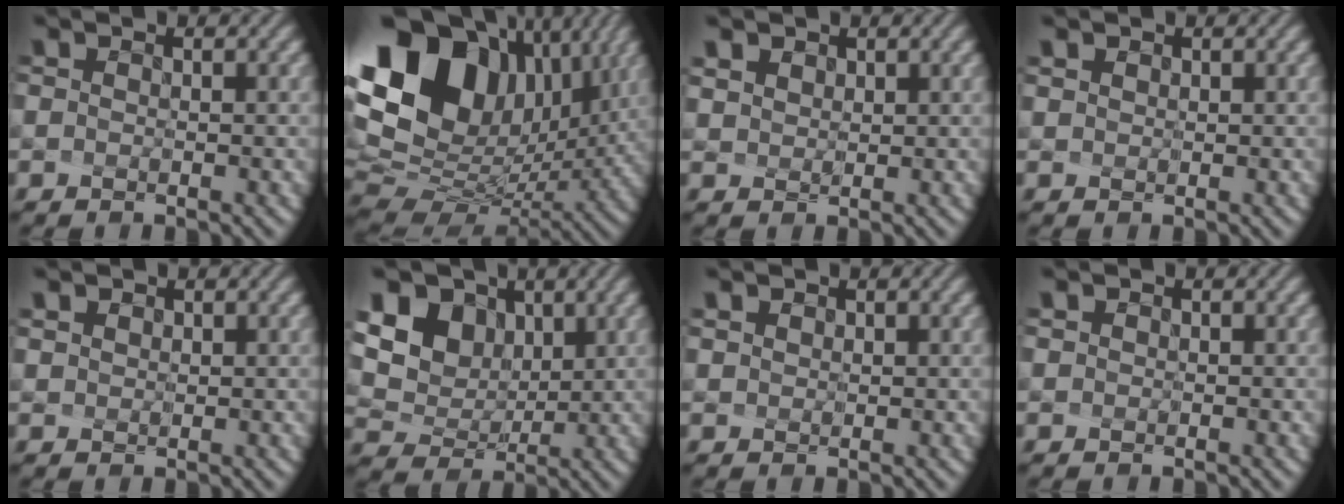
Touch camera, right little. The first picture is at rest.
{"total": 17.1, "force": [6.1, 11.2, 11.5], "torque": [-0.266, 0.000, 0.151]}
{"total": 2.5, "force": [1.9, 1.4, 0.8], "torque": [-0.050, -0.020, 0.053]}
{"total": 1.3, "force": [1.0, 0.6, 0.5], "torque": [-0.020, -0.006, 0.024]}
{"total": 2.1, "force": [1.6, 1.2, 0.8], "torque": [-0.036, -0.013, 0.034]}
{"total": 9.0, "force": [4.2, 6.7, 4.3], "torque": [-0.117, 0.005, 0.108]}
{"total": 1.6, "force": [1.3, 0.9, 0.6], "torque": [-0.028, -0.008, 0.029]}
{"total": 0.8, "force": [0.5, 0.6, 0.2], "torque": [-0.003, 0.002, 0.011]}